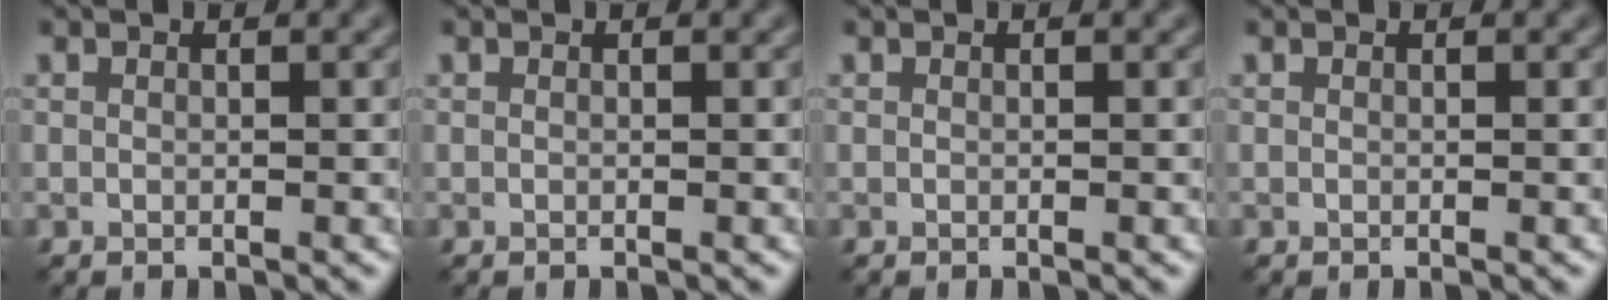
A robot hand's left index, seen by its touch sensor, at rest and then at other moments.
{"total": 0.0}
{"total": 0.0}
{"total": 0.0}